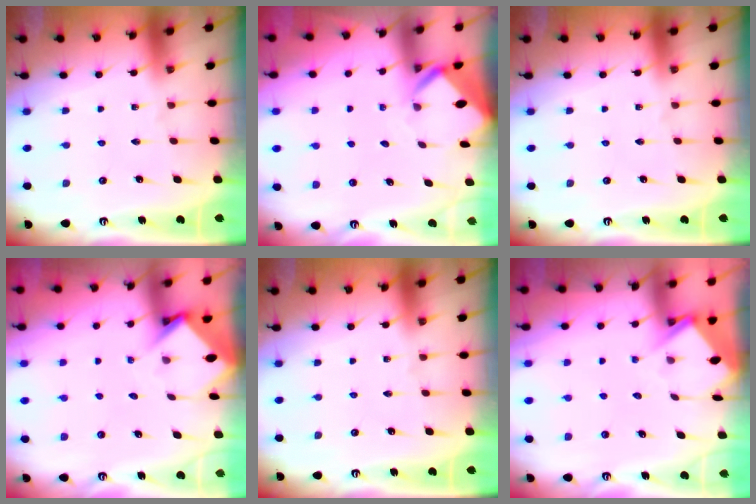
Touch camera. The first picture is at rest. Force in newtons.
{"total": 3.1, "press": 3.1, "slide": 0.2}
{"total": 0.0}
{"total": 3.7, "press": 3.7, "slide": 0.2}
{"total": 0.0}
{"total": 3.9, "press": 3.9, "slide": 0.4}